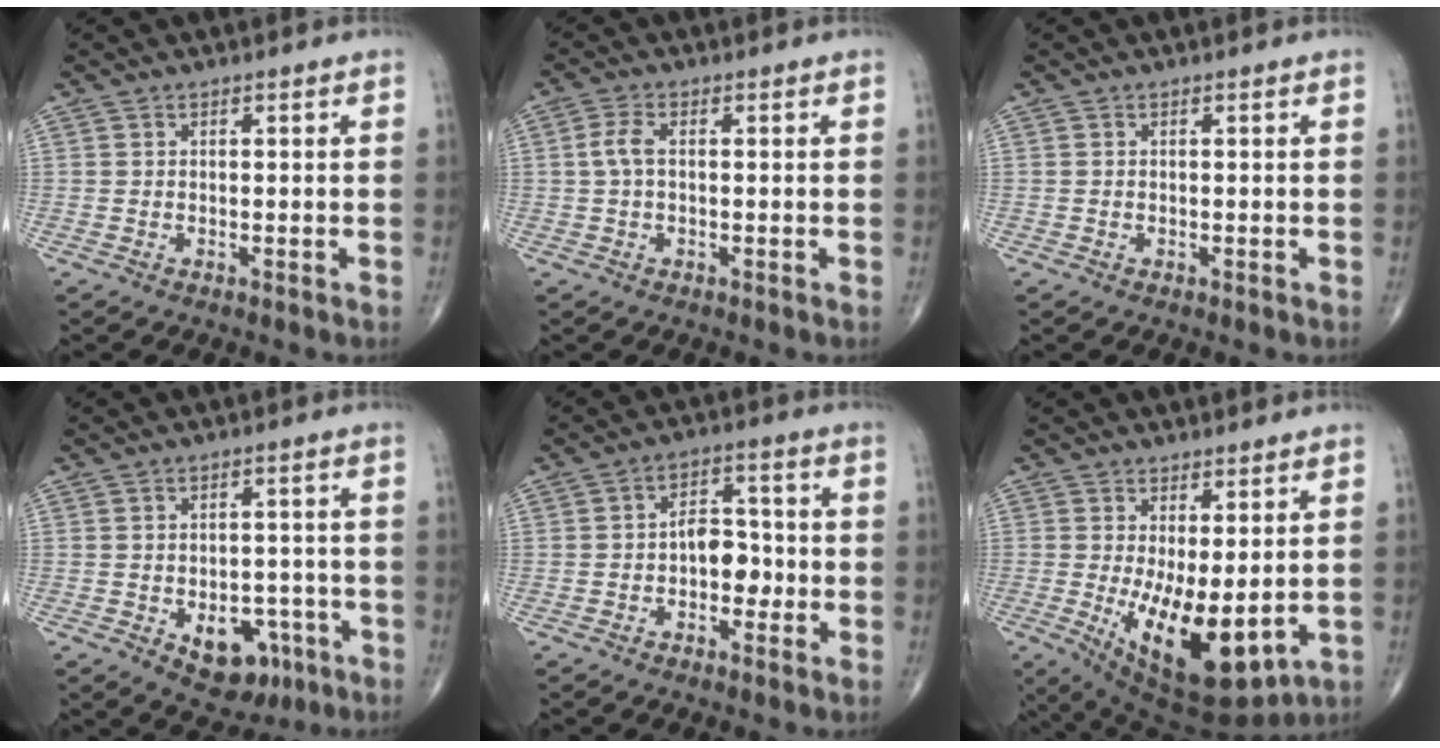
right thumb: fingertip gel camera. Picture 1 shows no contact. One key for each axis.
{"total": 3.2, "fx": 0.2, "fy": 1.6, "fz": 2.8, "tx": -0.069, "ty": 0.008, "tz": 0.001}
{"total": 0.0}
{"total": 9.3, "fx": -3.7, "fy": 6.1, "fz": 6.0, "tx": -0.045, "ty": 0.023, "tz": -0.038}
{"total": 6.9, "fx": -1.4, "fy": 4.4, "fz": 5.1, "tx": -0.047, "ty": 0.024, "tz": -0.030}
{"total": 14.4, "fx": -1.7, "fy": 6.1, "fz": 12.9, "tx": -0.206, "ty": -0.033, "tz": -0.003}